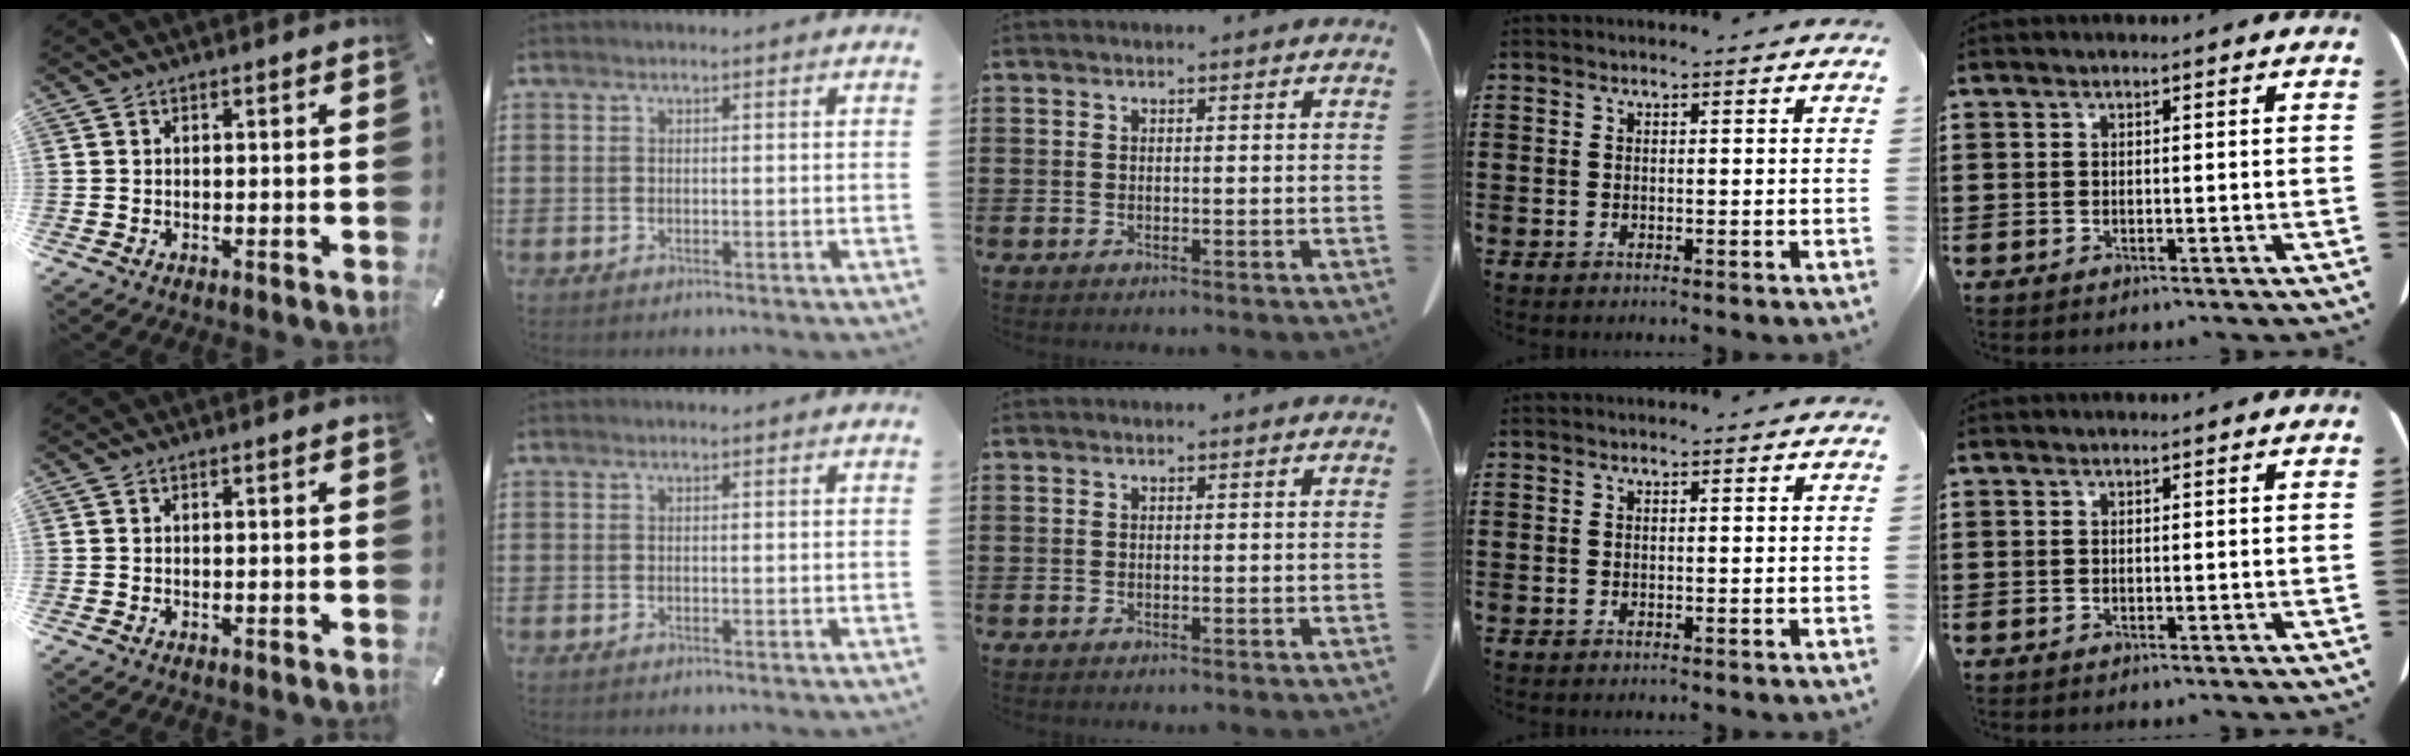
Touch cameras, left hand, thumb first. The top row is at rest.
{}